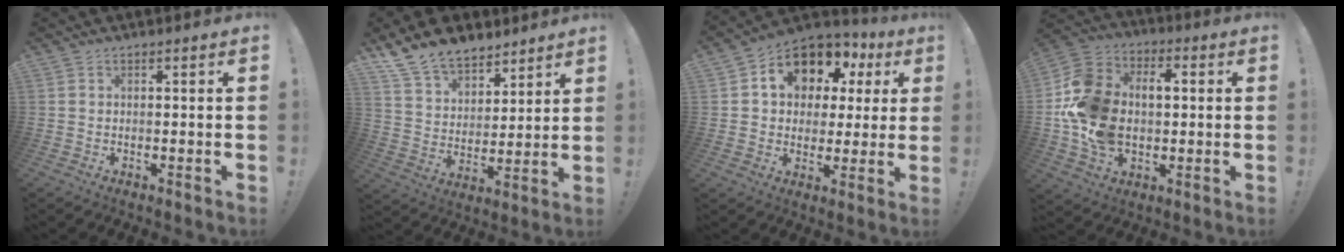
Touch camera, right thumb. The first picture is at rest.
{"total": 13.6, "force": [10.8, 7.1, 4.0], "torque": [-0.078, -0.080, 0.207]}
{"total": 12.0, "force": [5.8, 8.5, 6.3], "torque": [-0.104, -0.037, 0.106]}
{"total": 19.3, "force": [-0.1, 14.5, 12.7], "torque": [-0.238, 0.012, 0.004]}